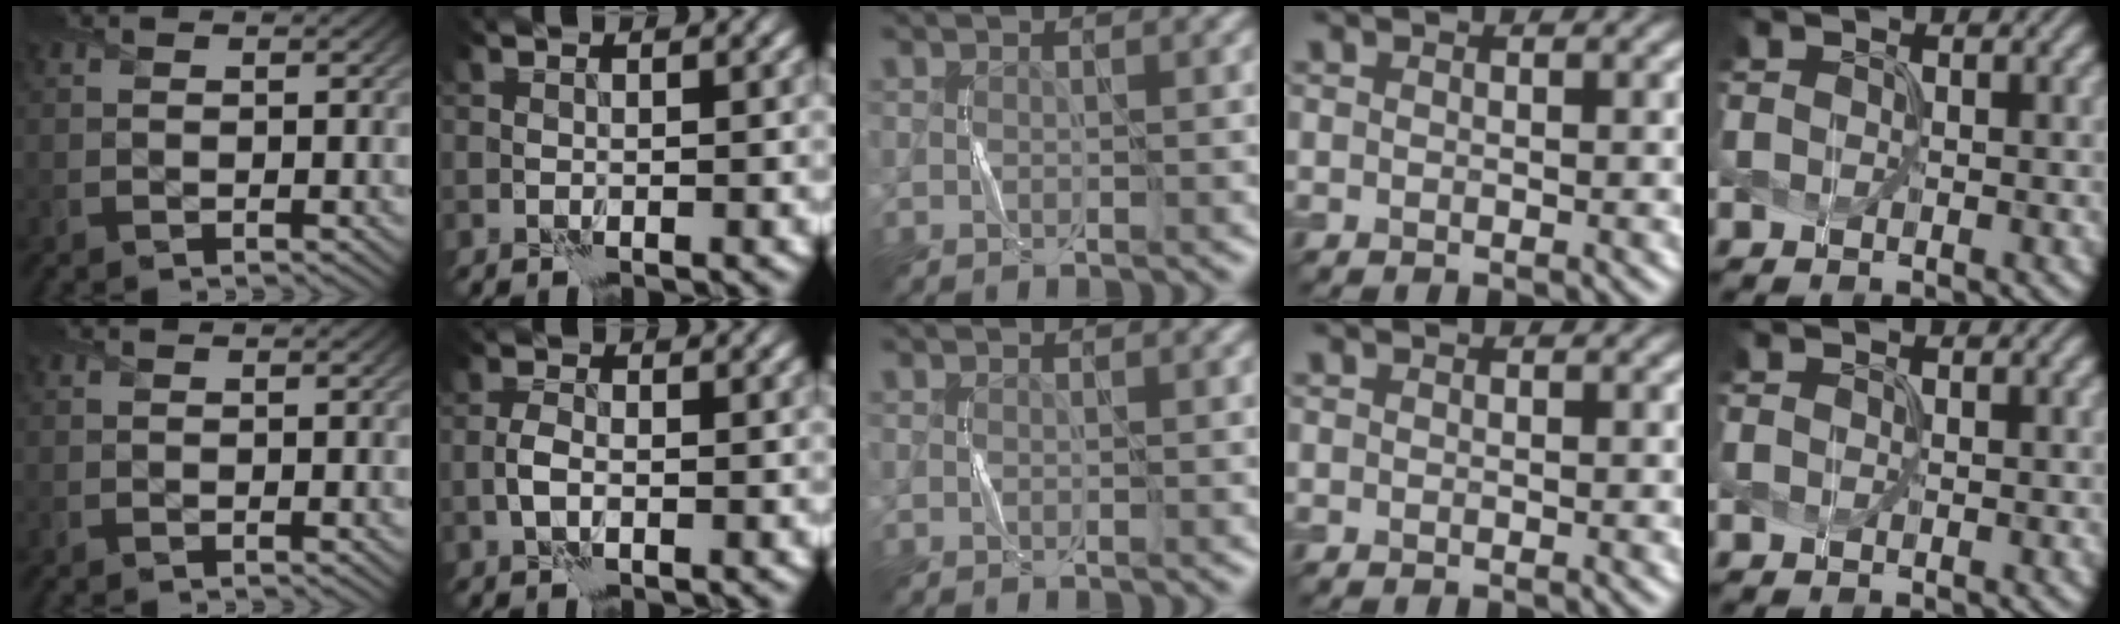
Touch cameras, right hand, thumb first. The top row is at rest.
{"index": {"total": 1.4, "force": [-0.4, 0.5, 1.3], "torque": [-0.025, 0.002, -0.012]}}